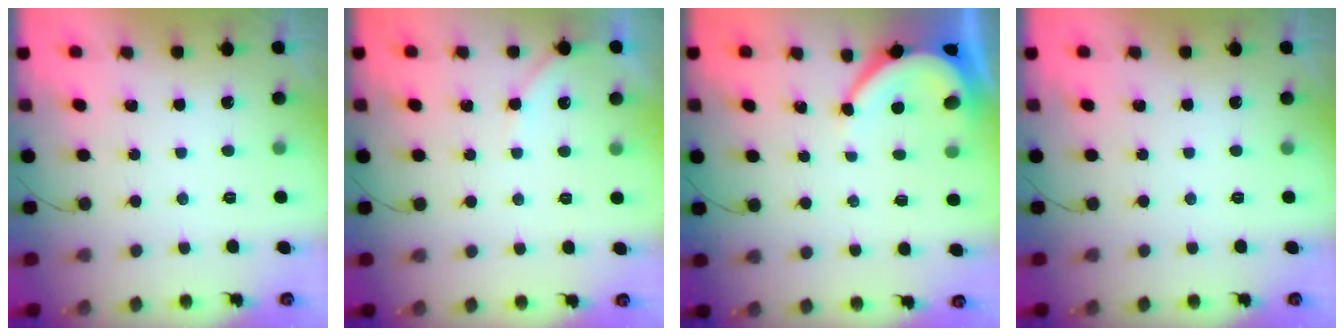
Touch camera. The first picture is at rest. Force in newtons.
{"total": 3.7, "press": 3.7, "slide": 0.5}
{"total": 6.0, "press": 6.0, "slide": 0.5}
{"total": 0.0}